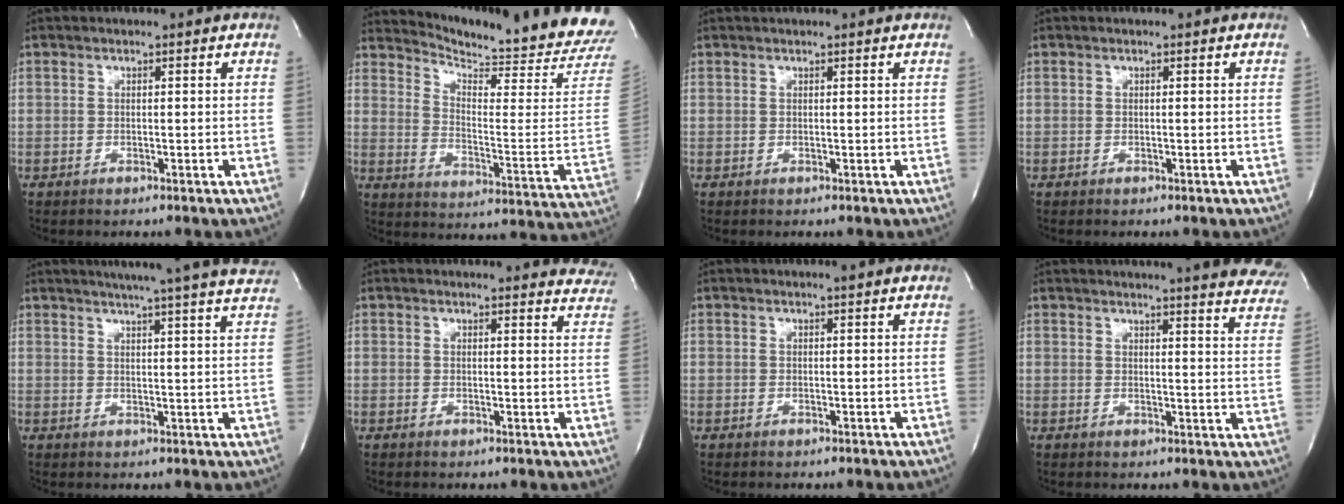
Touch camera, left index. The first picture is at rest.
{"total": 20.8, "force": [20.1, 0.3, 5.5], "torque": [-0.095, -0.124, 0.249]}
{"total": 3.1, "force": [2.9, 0.0, 1.1], "torque": [-0.014, 0.026, 0.037]}
{"total": 0.0}
{"total": 19.1, "force": [17.0, -0.1, 8.7], "torque": [-0.131, -0.020, 0.202]}
{"total": 14.1, "force": [13.6, 3.1, 2.1], "torque": [0.004, -0.045, 0.120]}
{"total": 0.7, "force": [0.5, -0.1, 0.4], "torque": [-0.012, 0.000, 0.010]}
{"total": 21.4, "force": [19.7, 2.2, 8.0], "torque": [-0.104, -0.073, 0.206]}